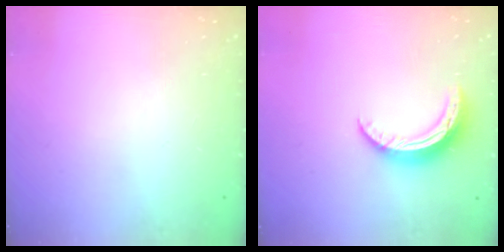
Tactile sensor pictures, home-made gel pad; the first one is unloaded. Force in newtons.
{"total": 10.7, "press": 10.7, "slide": 0.2}